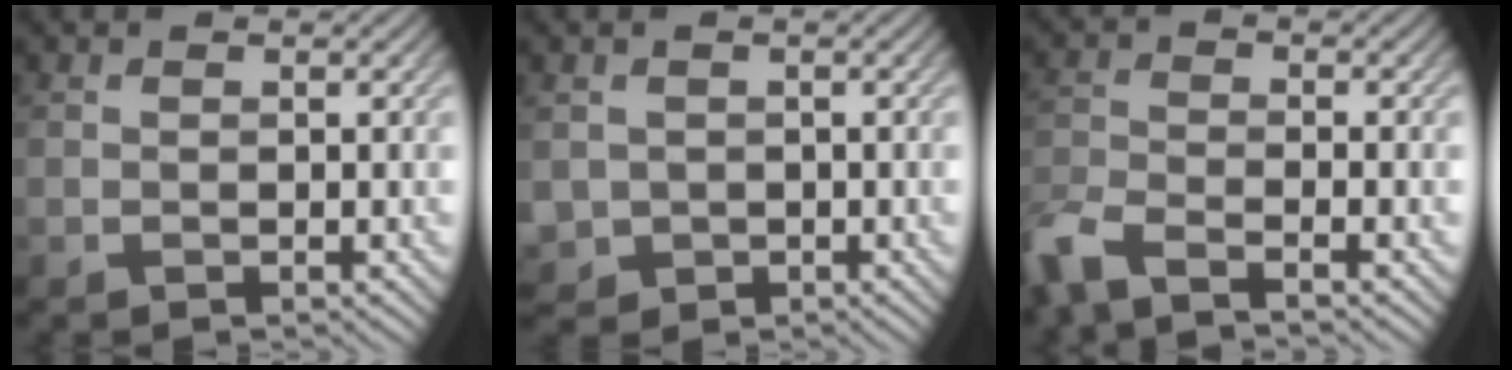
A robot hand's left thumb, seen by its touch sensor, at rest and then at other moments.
{"total": 2.5, "force": [-0.1, 2.5, 0.3], "torque": [-0.020, -0.015, -0.002]}
{"total": 5.7, "force": [-4.5, 1.3, 3.2], "torque": [-0.078, -0.014, -0.098]}